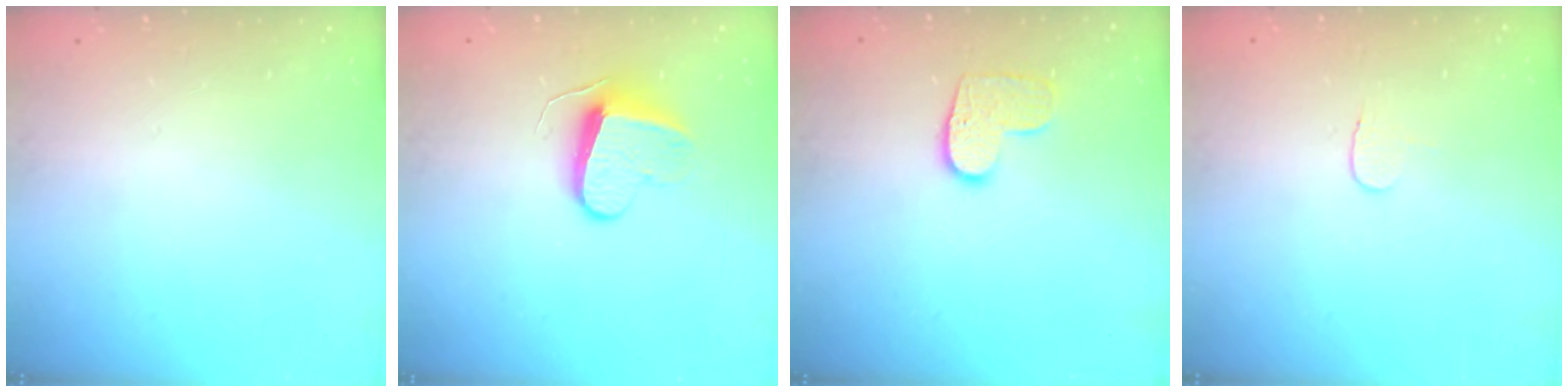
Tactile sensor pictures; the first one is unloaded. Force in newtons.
{"total": 9.1, "press": 9.1, "slide": 0.7}
{"total": 8.4, "press": 8.4, "slide": 0.4}
{"total": 3.9, "press": 3.8, "slide": 0.4}